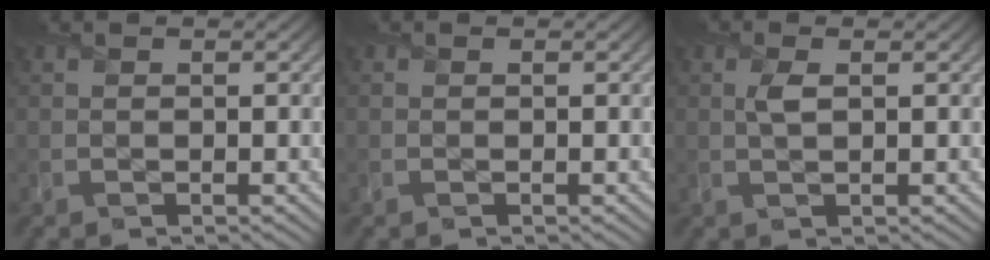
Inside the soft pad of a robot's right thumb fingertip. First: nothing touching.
{"total": 0.0}
{"total": 1.6, "force": [0.6, 0.5, 1.4], "torque": [-0.032, 0.002, 0.010]}